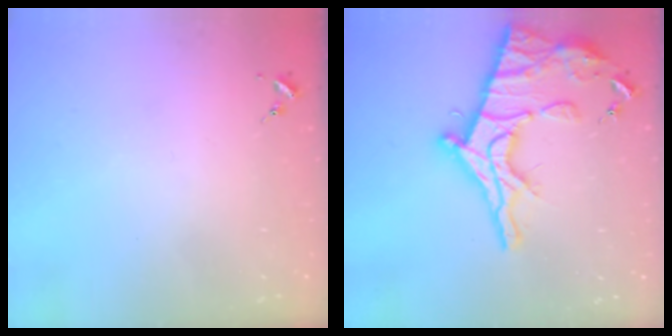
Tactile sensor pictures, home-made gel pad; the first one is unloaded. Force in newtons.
{"total": 21.9, "press": 21.8, "slide": 2.0}